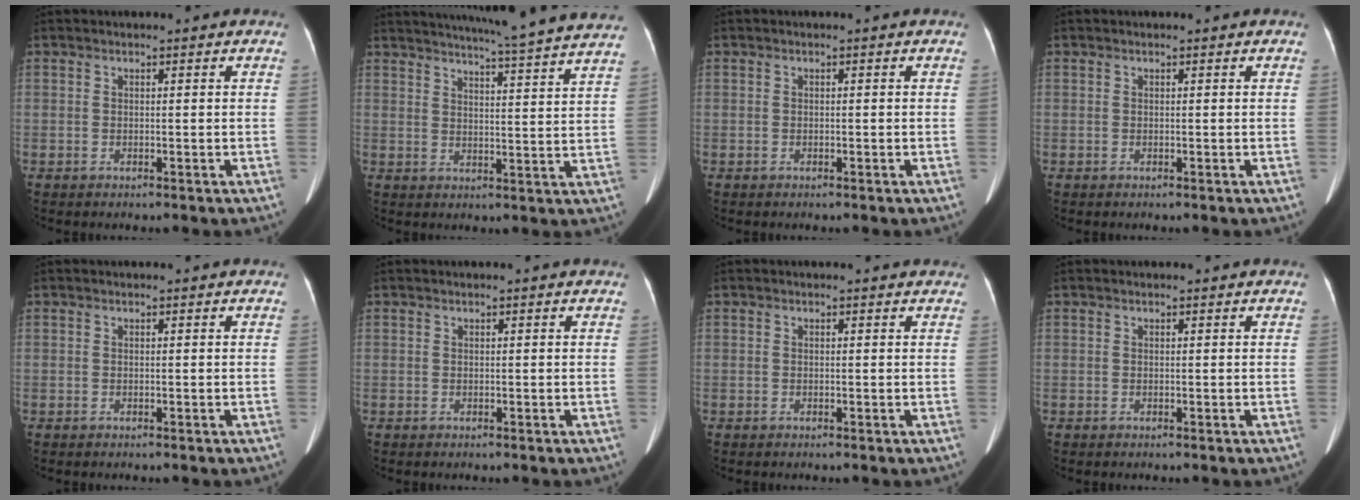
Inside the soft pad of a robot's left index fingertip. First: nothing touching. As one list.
[{"total": 22.1, "force": [20.4, -1.1, 8.6], "torque": [-0.136, -0.042, 0.250]}, {"total": 0.0}, {"total": 0.6, "force": [0.6, 0.1, 0.2], "torque": [-0.006, 0.008, 0.009]}, {"total": 0.0}, {"total": 1.2, "force": [1.1, 0.1, 0.5], "torque": [-0.009, 0.020, 0.015]}, {"total": 1.7, "force": [1.5, 0.6, 0.3], "torque": [-0.012, 0.007, 0.007]}, {"total": 0.9, "force": [0.8, 0.2, 0.3], "torque": [-0.008, 0.011, 0.012]}]